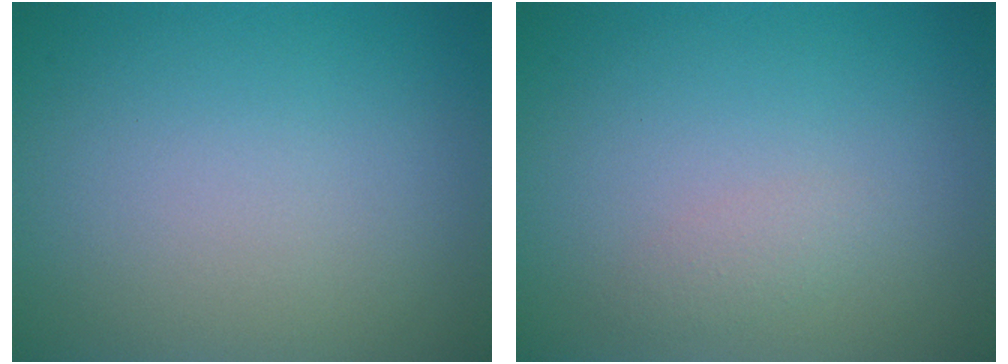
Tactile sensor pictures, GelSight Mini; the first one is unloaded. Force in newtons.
{"total": 1.0, "press": 1.0, "slide": 0.0}